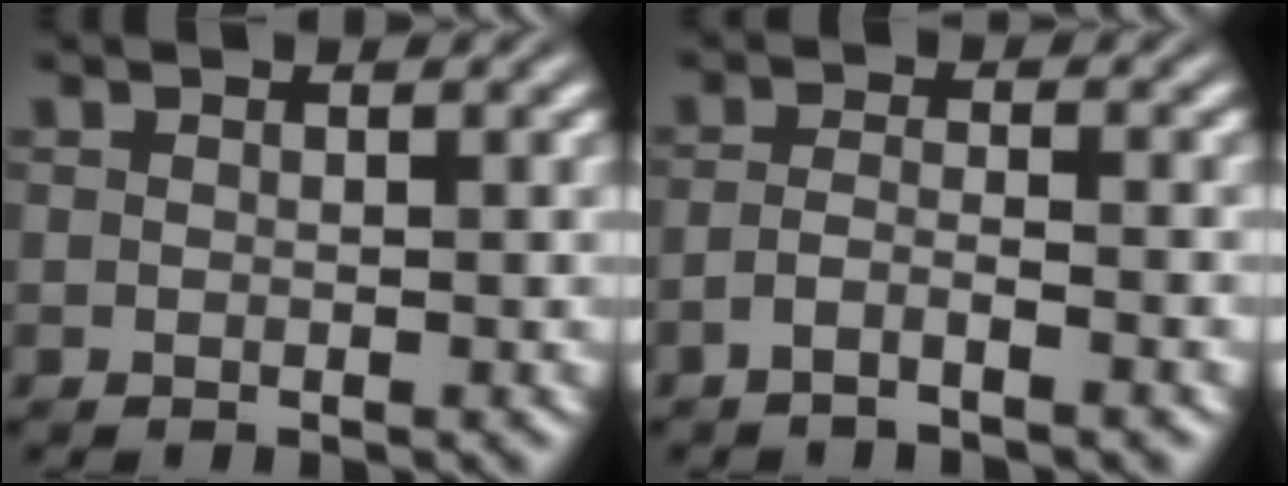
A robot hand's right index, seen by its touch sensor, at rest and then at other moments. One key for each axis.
{"total": 2.4, "fx": -2.0, "fy": -0.5, "fz": 1.3, "tx": -0.023, "ty": -0.010, "tz": -0.030}